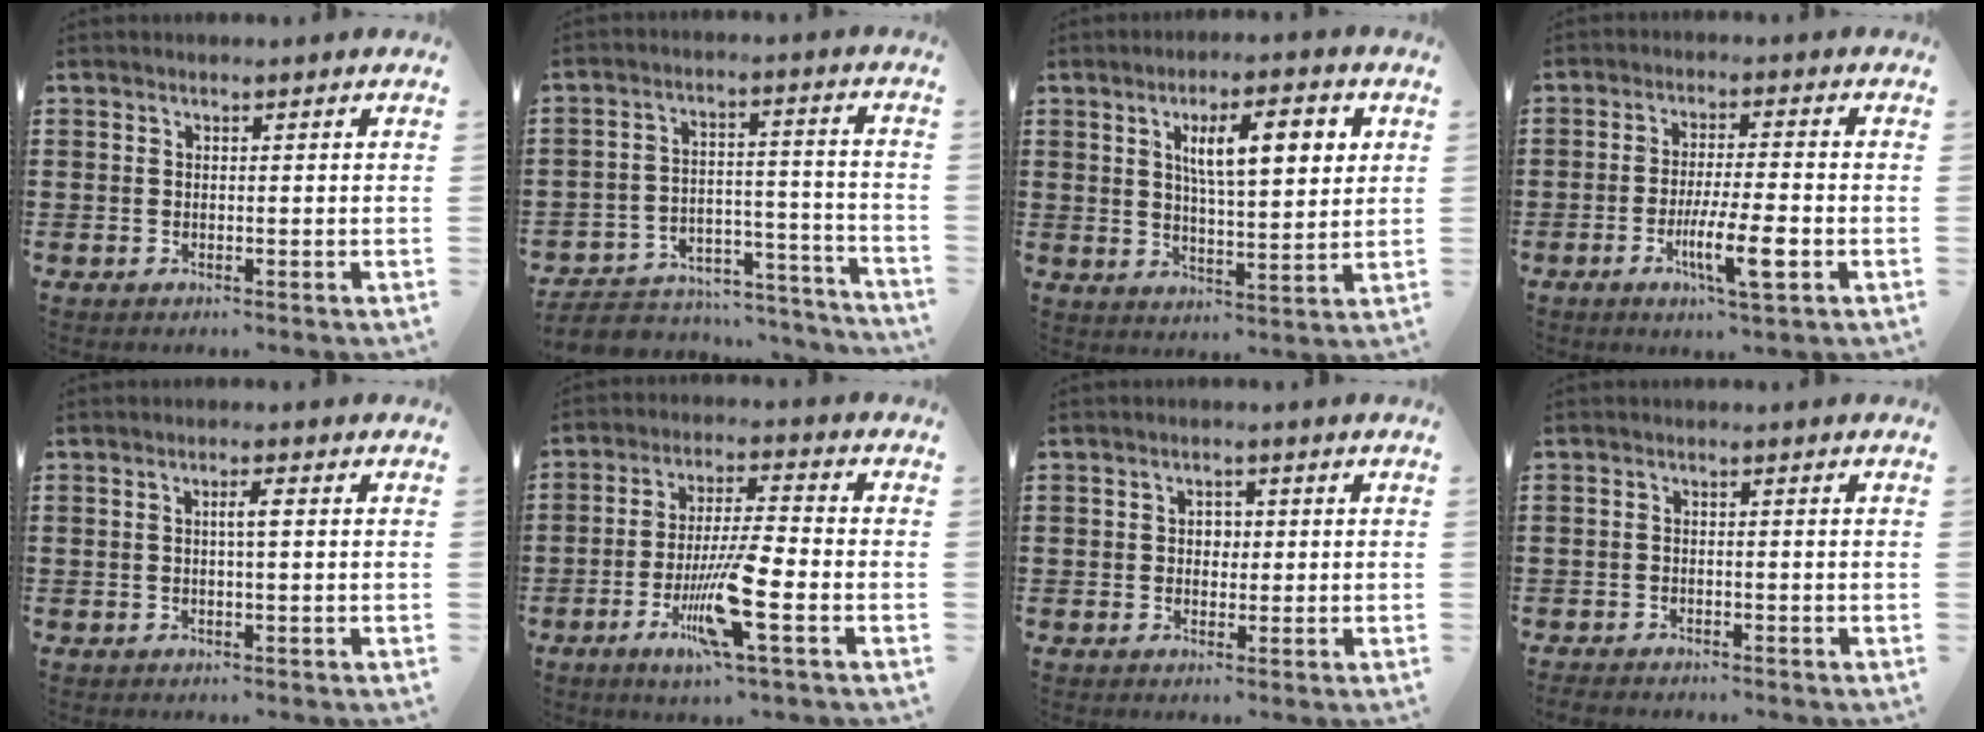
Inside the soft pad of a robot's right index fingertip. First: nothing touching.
{"total": 4.2, "force": [-3.7, 1.6, 0.8], "torque": [-0.021, 0.005, -0.078]}
{"total": 9.0, "force": [3.1, 2.9, 8.0], "torque": [-0.135, 0.001, 0.045]}
{"total": 8.3, "force": [-3.1, 1.3, 7.6], "torque": [-0.146, -0.015, -0.057]}
{"total": 2.0, "force": [0.1, 0.1, 2.0], "torque": [-0.037, 0.001, 0.000]}
{"total": 10.2, "force": [-3.7, 1.6, 9.4], "torque": [-0.185, -0.008, -0.070]}
{"total": 2.0, "force": [0.1, 1.6, 1.2], "torque": [-0.027, 0.009, 0.001]}
{"total": 1.3, "force": [-1.2, 0.3, 0.0], "torque": [-0.005, 0.001, -0.027]}